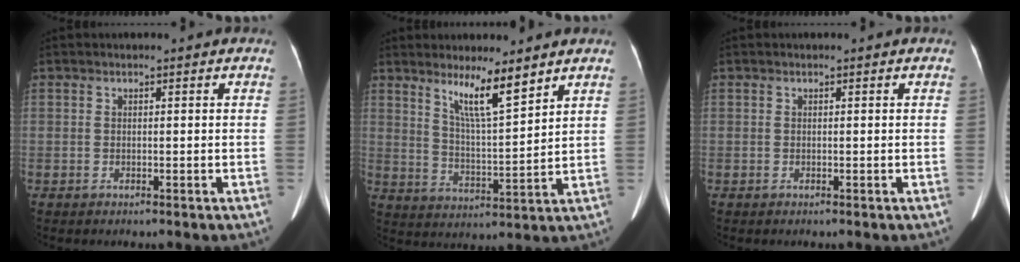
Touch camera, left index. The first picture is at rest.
{"total": 8.0, "force": [5.7, 0.2, 5.6], "torque": [-0.104, -0.013, 0.104]}
{"total": 0.0}